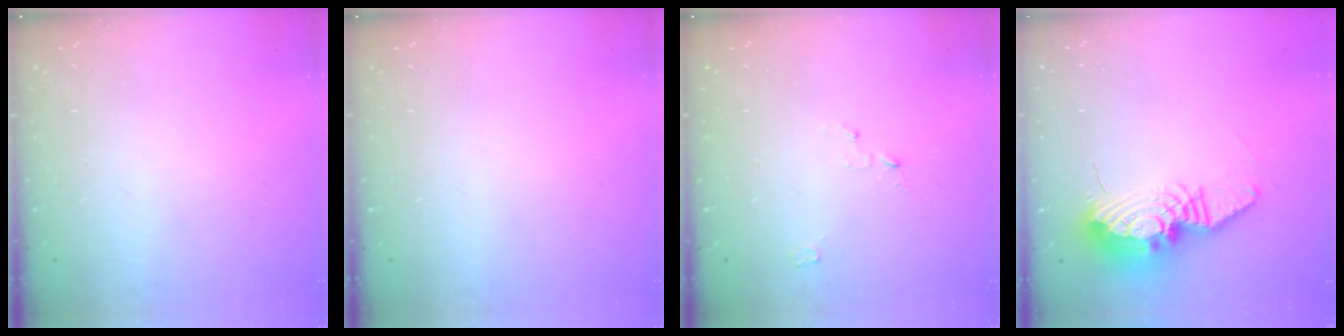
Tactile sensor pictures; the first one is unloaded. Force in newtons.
{"total": 0.0}
{"total": 2.9, "press": 2.8, "slide": 0.3}
{"total": 12.1, "press": 12.1, "slide": 0.8}